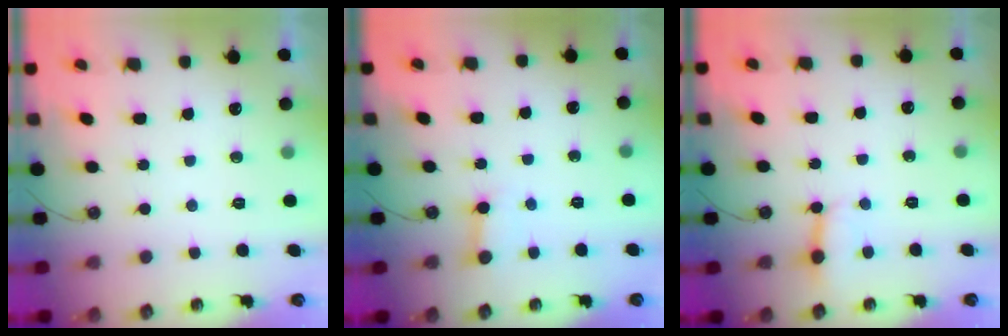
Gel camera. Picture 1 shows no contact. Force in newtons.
{"total": 3.0, "press": 3.0, "slide": 0.3}
{"total": 3.1, "press": 3.0, "slide": 0.5}